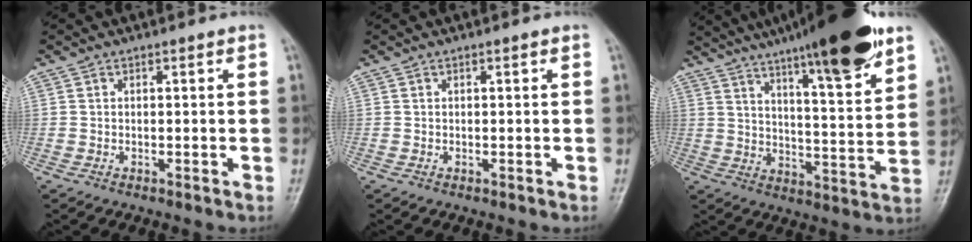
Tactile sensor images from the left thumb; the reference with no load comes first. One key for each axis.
{"total": 0.0}
{"total": 21.7, "fx": 14.9, "fy": 3.2, "fz": 15.5, "tx": -0.216, "ty": -0.057, "tz": 0.224}